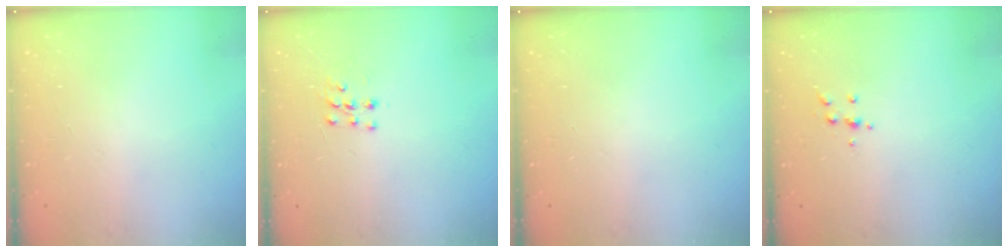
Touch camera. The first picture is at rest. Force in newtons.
{"total": 6.9, "press": 6.8, "slide": 1.4}
{"total": 0.0}
{"total": 5.0, "press": 4.9, "slide": 0.8}